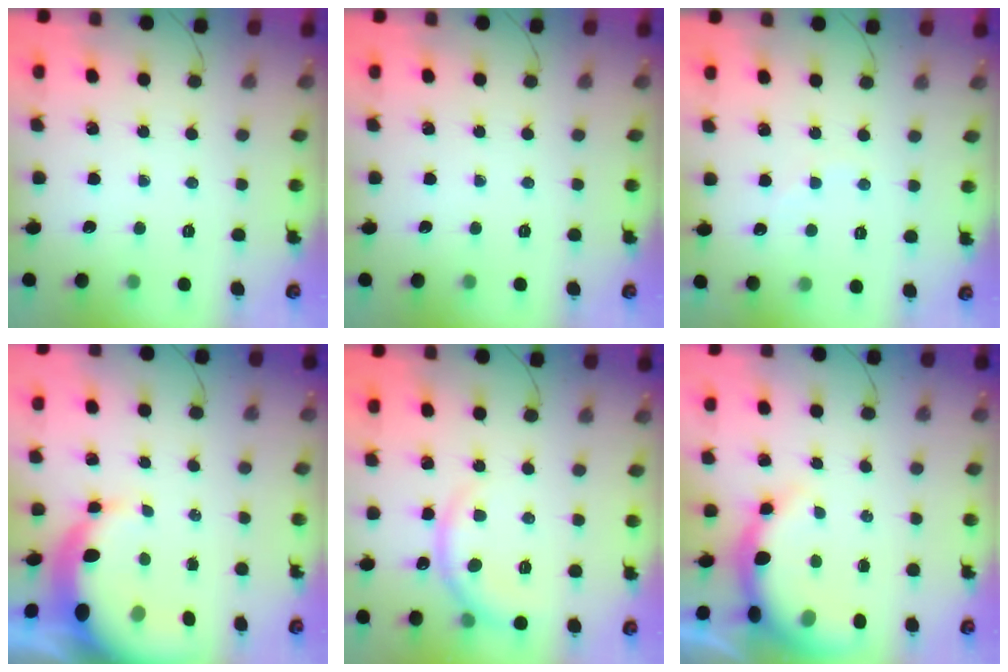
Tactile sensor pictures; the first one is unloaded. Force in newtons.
{"total": 0.0}
{"total": 4.7, "press": 4.7, "slide": 0.8}
{"total": 8.8, "press": 8.6, "slide": 1.7}
{"total": 7.2, "press": 7.2, "slide": 0.3}
{"total": 9.5, "press": 9.3, "slide": 1.8}